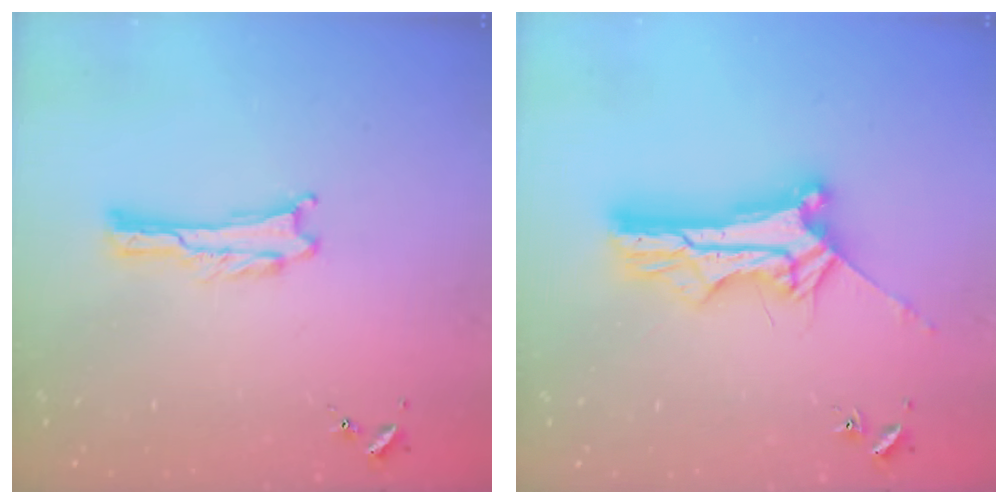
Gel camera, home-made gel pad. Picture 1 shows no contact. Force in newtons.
{"total": 10.5, "press": 10.5, "slide": 0.9}